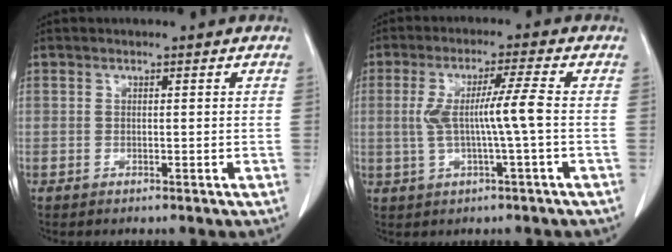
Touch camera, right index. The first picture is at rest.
{"total": 7.0, "force": [-0.3, -0.5, 7.0], "torque": [-0.136, 0.008, -0.003]}